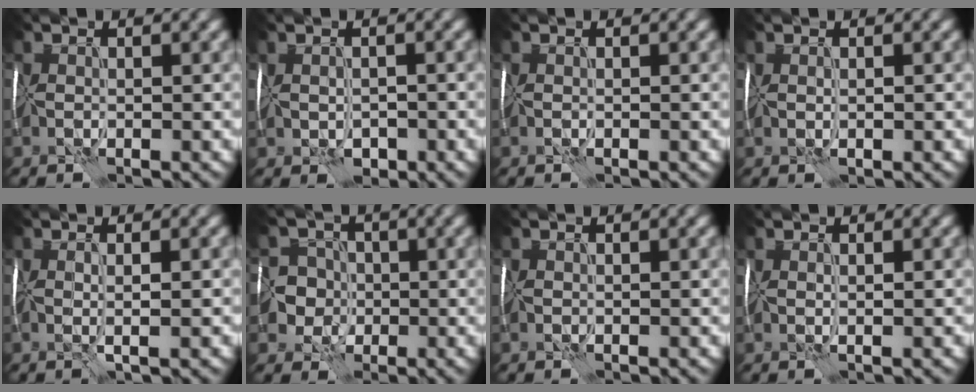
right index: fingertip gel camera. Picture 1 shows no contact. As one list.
[{"total": 1.8, "force": [-0.3, 1.3, 1.1], "torque": [-0.019, -0.003, -0.002]}, {"total": 0.0}, {"total": 1.0, "force": [0.5, 0.4, 0.7], "torque": [-0.001, 0.004, 0.013]}, {"total": 1.7, "force": [0.6, 0.4, 1.6], "torque": [-0.010, 0.008, 0.015]}, {"total": 7.5, "force": [-1.4, 7.1, 1.8], "torque": [-0.022, 0.010, -0.064]}, {"total": 0.0}, {"total": 1.0, "force": [0.8, 0.0, 0.6], "torque": [0.000, 0.003, 0.012]}]